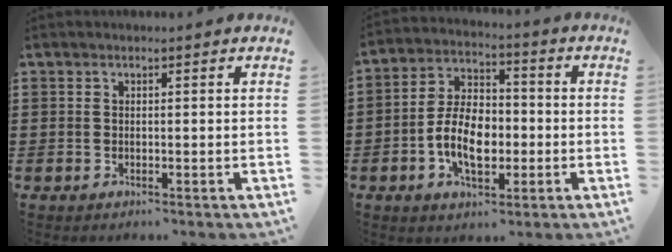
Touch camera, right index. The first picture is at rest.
{"total": 8.9, "force": [-2.2, 5.2, 6.8], "torque": [-0.146, 0.003, -0.048]}